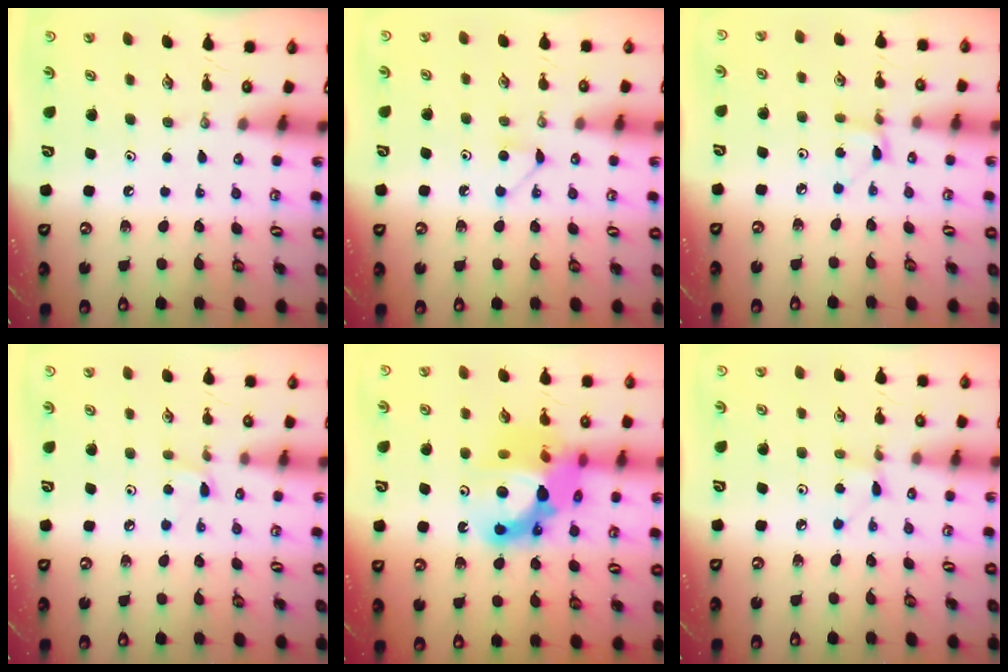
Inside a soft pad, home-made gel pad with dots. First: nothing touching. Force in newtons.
{"total": 4.3, "press": 4.3, "slide": 0.5}
{"total": 2.0, "press": 2.0, "slide": 0.2}
{"total": 3.1, "press": 3.1, "slide": 0.4}
{"total": 16.5, "press": 16.4, "slide": 1.6}
{"total": 2.8, "press": 2.8, "slide": 0.3}